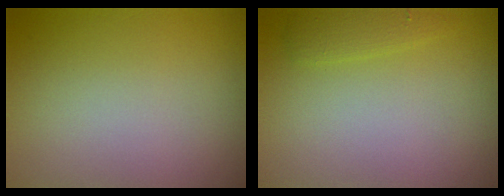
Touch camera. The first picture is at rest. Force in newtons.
{"total": 1.2, "press": 1.2, "slide": 0.1}